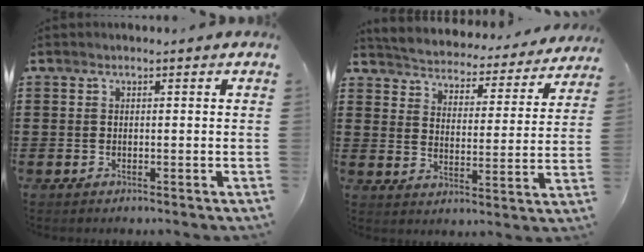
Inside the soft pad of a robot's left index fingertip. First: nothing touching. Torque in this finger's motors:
{"motor_torque": [2.14, 0.00, 0.75, 0.09]}